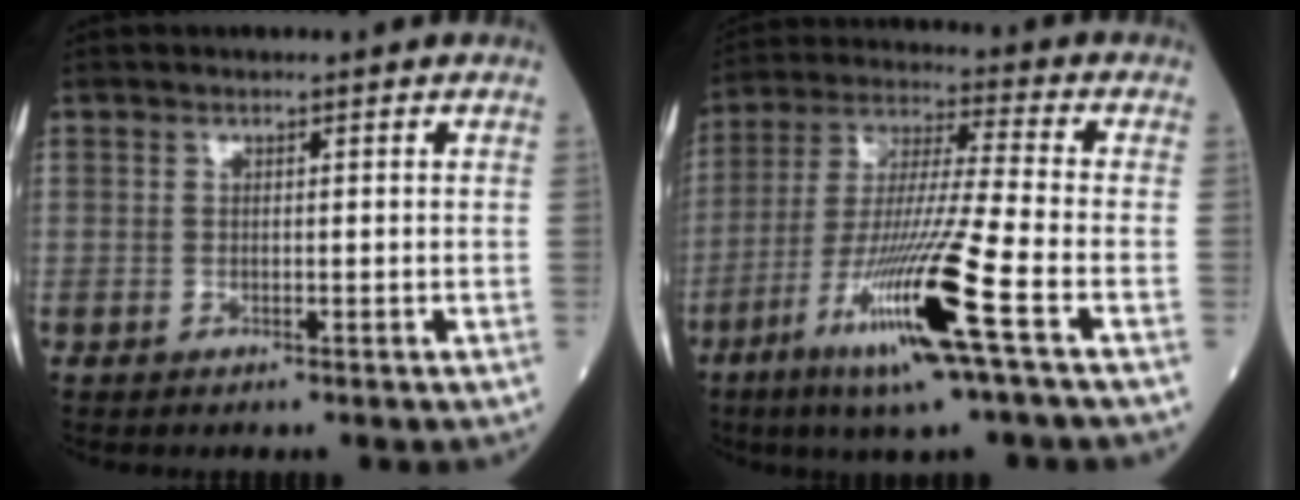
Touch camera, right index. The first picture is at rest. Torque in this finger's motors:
{"motor_torque": [1.65, -0.49, 1.05, 0.21]}